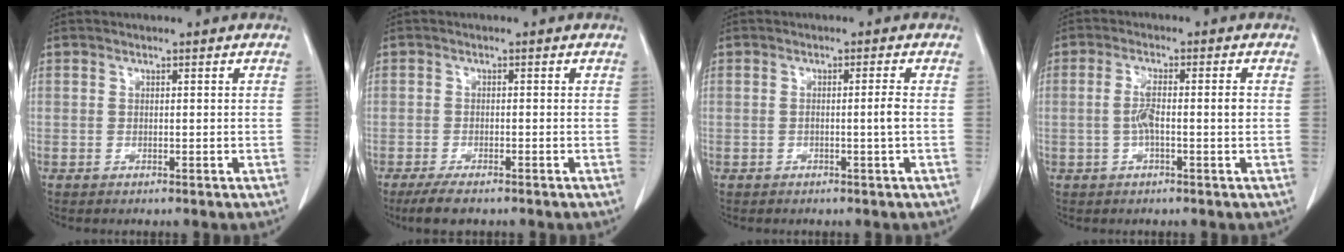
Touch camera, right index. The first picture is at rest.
{"total": 3.5, "force": [-2.6, 1.1, 2.0], "torque": [-0.044, -0.007, -0.043]}
{"total": 1.8, "force": [-0.4, -0.5, 1.7], "torque": [-0.028, -0.002, -0.007]}
{"total": 4.5, "force": [-0.4, 0.5, 4.4], "torque": [-0.088, 0.006, -0.007]}